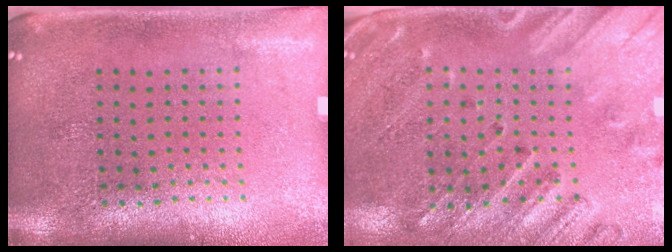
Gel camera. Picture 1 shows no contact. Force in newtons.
{"total": 2.5, "press": 2.1, "slide": 1.4}